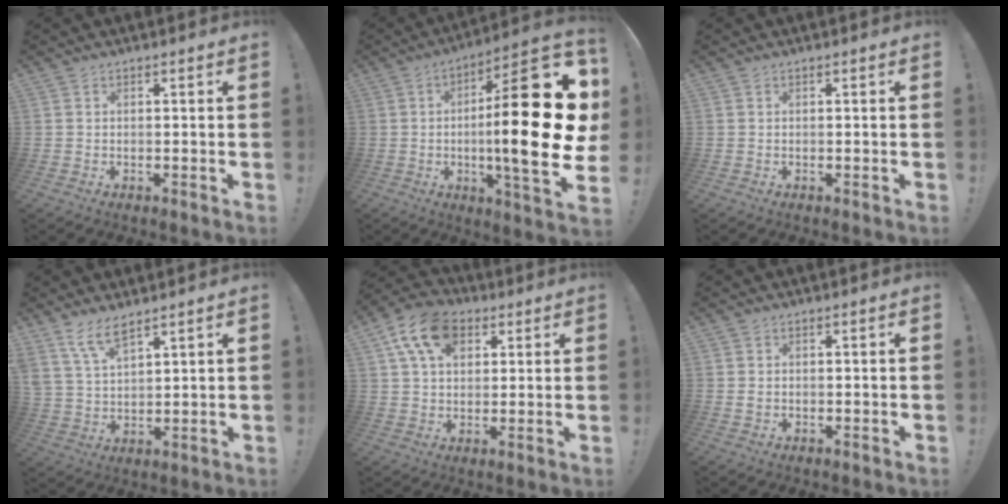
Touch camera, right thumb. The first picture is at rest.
{"total": 29.2, "force": [0.1, 6.9, 28.3], "torque": [-0.440, -0.005, -0.003]}
{"total": 0.0}
{"total": 8.2, "force": [6.4, 2.8, 4.2], "torque": [-0.090, -0.030, 0.124]}
{"total": 13.8, "force": [6.3, 9.2, 8.2], "torque": [-0.130, -0.014, 0.121]}
{"total": 0.8, "force": [0.1, 0.8, 0.3], "torque": [-0.007, 0.004, 0.001]}